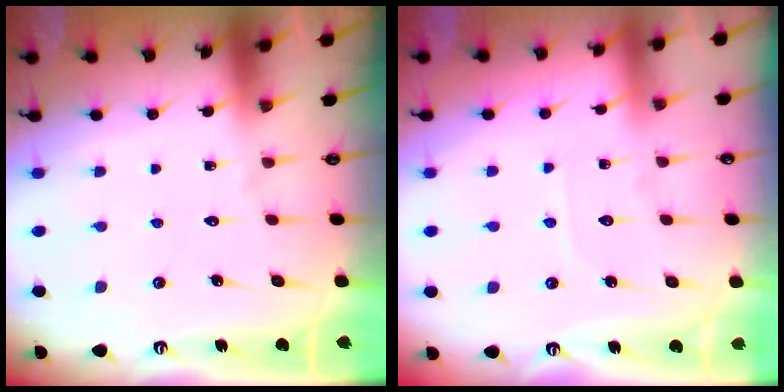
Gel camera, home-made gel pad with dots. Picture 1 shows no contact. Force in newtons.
{"total": 4.0, "press": 4.0, "slide": 0.4}